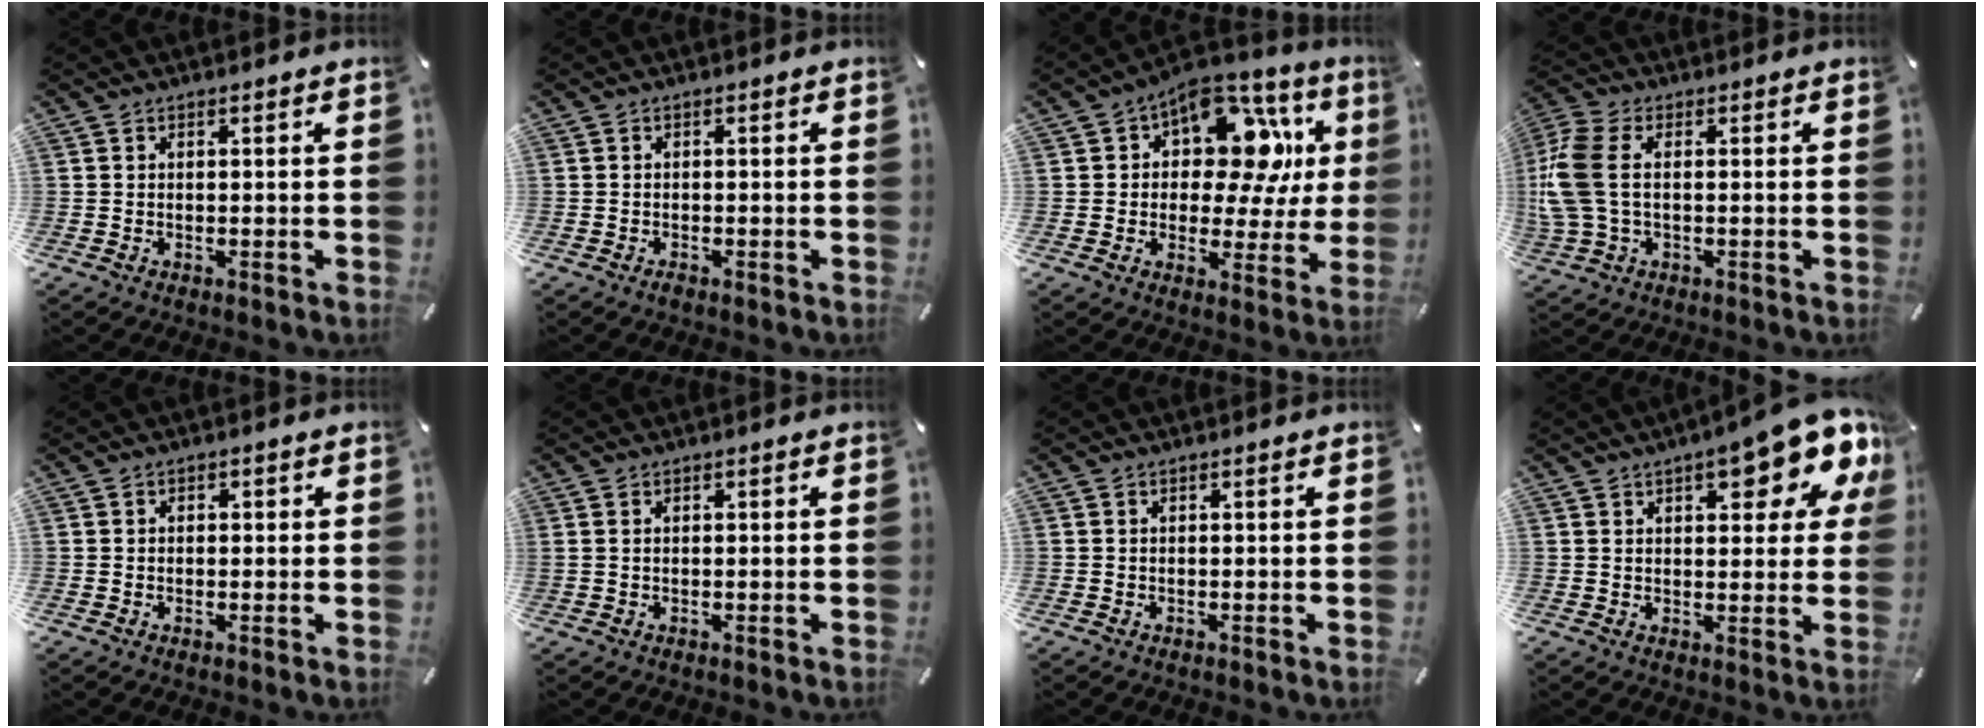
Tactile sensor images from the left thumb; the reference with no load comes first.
{"total": 1.0, "force": [-0.7, 0.4, 0.5], "torque": [-0.011, 0.002, -0.015]}
{"total": 15.5, "force": [6.3, 9.2, 10.7], "torque": [-0.145, -0.045, 0.106]}
{"total": 10.3, "force": [0.2, 6.3, 8.1], "torque": [-0.203, -0.008, 0.002]}
{"total": 0.7, "force": [-0.1, 0.7, 0.1], "torque": [-0.002, 0.006, -0.004]}
{"total": 0.6, "force": [0.2, -0.1, 0.5], "torque": [-0.010, -0.001, 0.003]}
{"total": 0.0}
{"total": 14.5, "force": [8.3, 5.4, 10.6], "torque": [-0.133, -0.046, 0.135]}